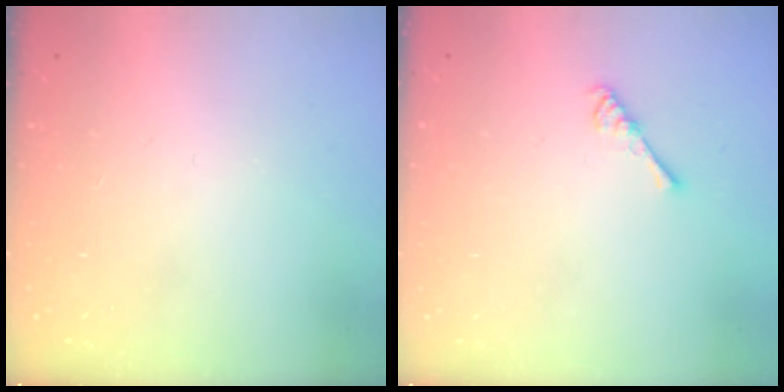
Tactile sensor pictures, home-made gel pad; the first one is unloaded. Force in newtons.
{"total": 2.6, "press": 2.6, "slide": 0.5}